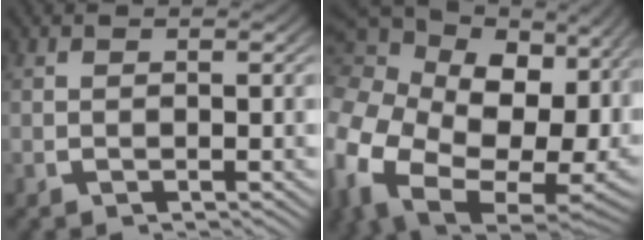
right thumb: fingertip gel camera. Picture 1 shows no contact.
{"total": 19.0, "force": [-1.4, 13.7, 13.0], "torque": [-0.287, -0.093, 0.004]}